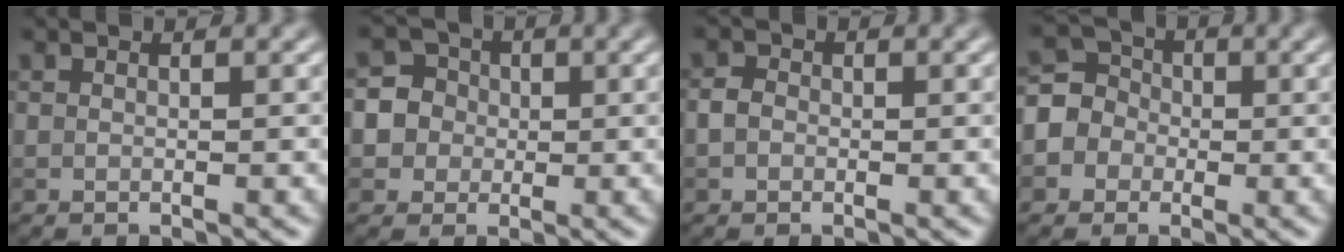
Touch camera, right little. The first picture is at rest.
{"total": 6.2, "force": [0.3, 5.9, 1.8], "torque": [-0.020, 0.036, -0.013]}
{"total": 1.3, "force": [-0.4, 1.1, 0.6], "torque": [-0.009, 0.000, -0.013]}
{"total": 4.3, "force": [-1.0, 4.1, 0.8], "torque": [0.008, 0.021, -0.036]}